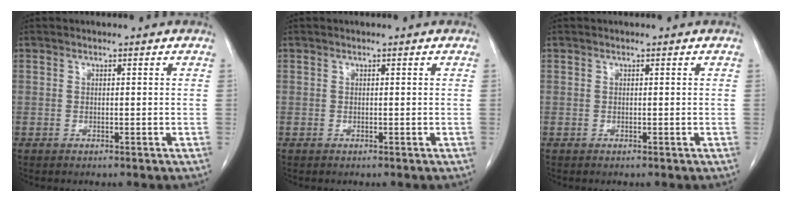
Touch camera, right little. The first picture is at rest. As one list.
[{"total": 0.0}, {"total": 0.0}]